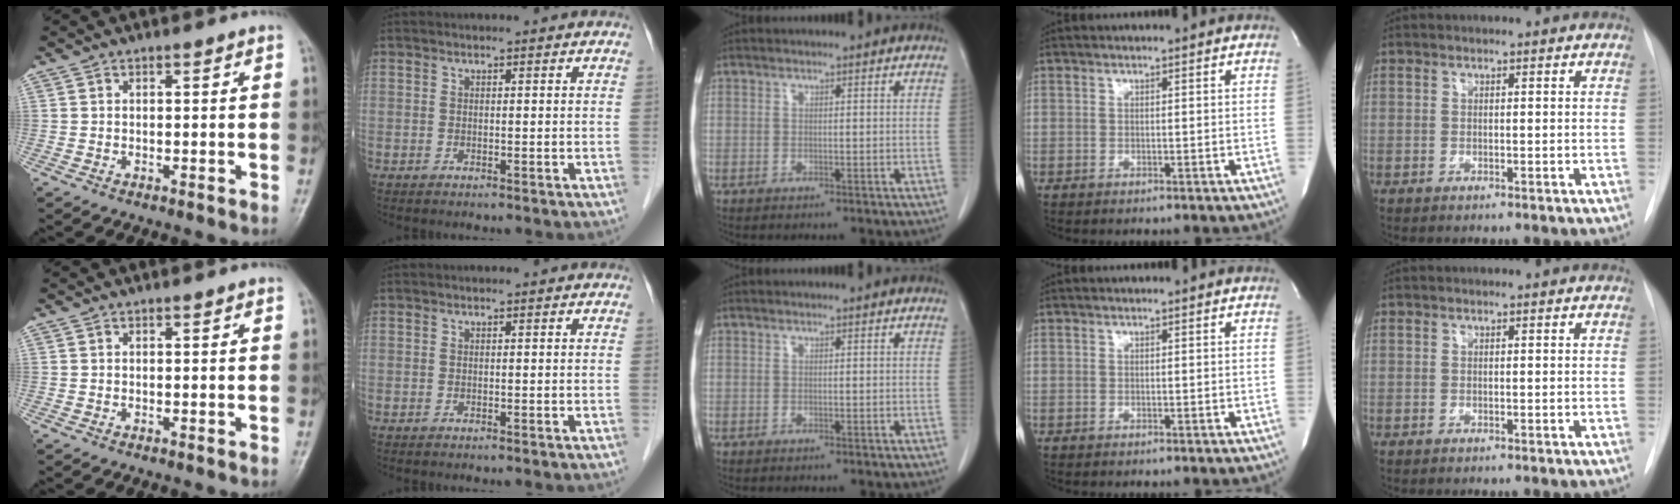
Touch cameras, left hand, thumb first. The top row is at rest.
{}